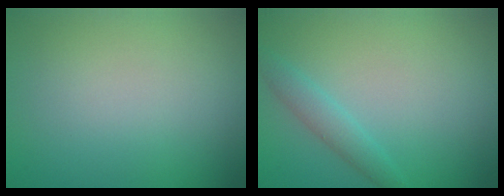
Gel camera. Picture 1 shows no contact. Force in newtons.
{"total": 1.9, "press": 1.9, "slide": 0.1}